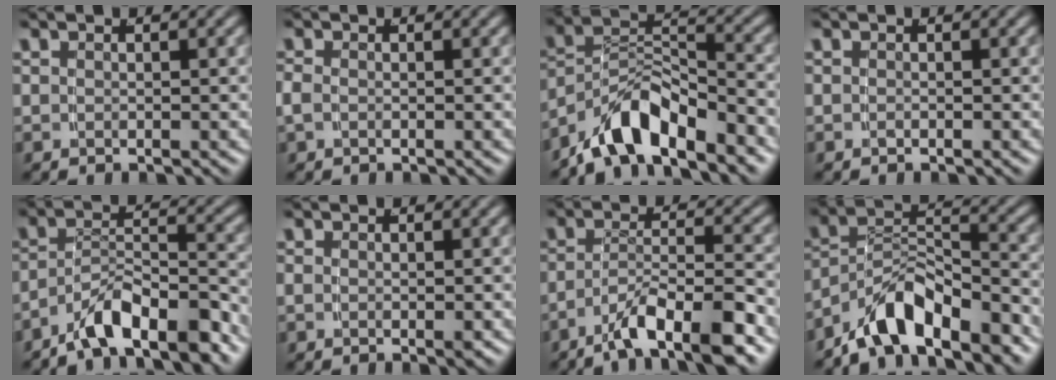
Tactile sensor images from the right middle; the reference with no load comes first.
{"total": 1.1, "force": [-0.4, 0.7, 0.7], "torque": [-0.024, -0.005, -0.004]}
{"total": 7.4, "force": [-4.9, 3.2, 4.4], "torque": [-0.075, -0.013, -0.077]}
{"total": 0.0}
{"total": 6.5, "force": [-5.2, 1.8, 3.6], "torque": [-0.046, 0.000, -0.084]}
{"total": 0.8, "force": [-0.3, 0.4, 0.6], "torque": [-0.011, -0.004, -0.002]}
{"total": 6.0, "force": [-3.8, 1.5, 4.3], "torque": [-0.065, -0.005, -0.059]}
{"total": 7.9, "force": [-5.7, 3.1, 4.5], "torque": [-0.068, -0.007, -0.091]}